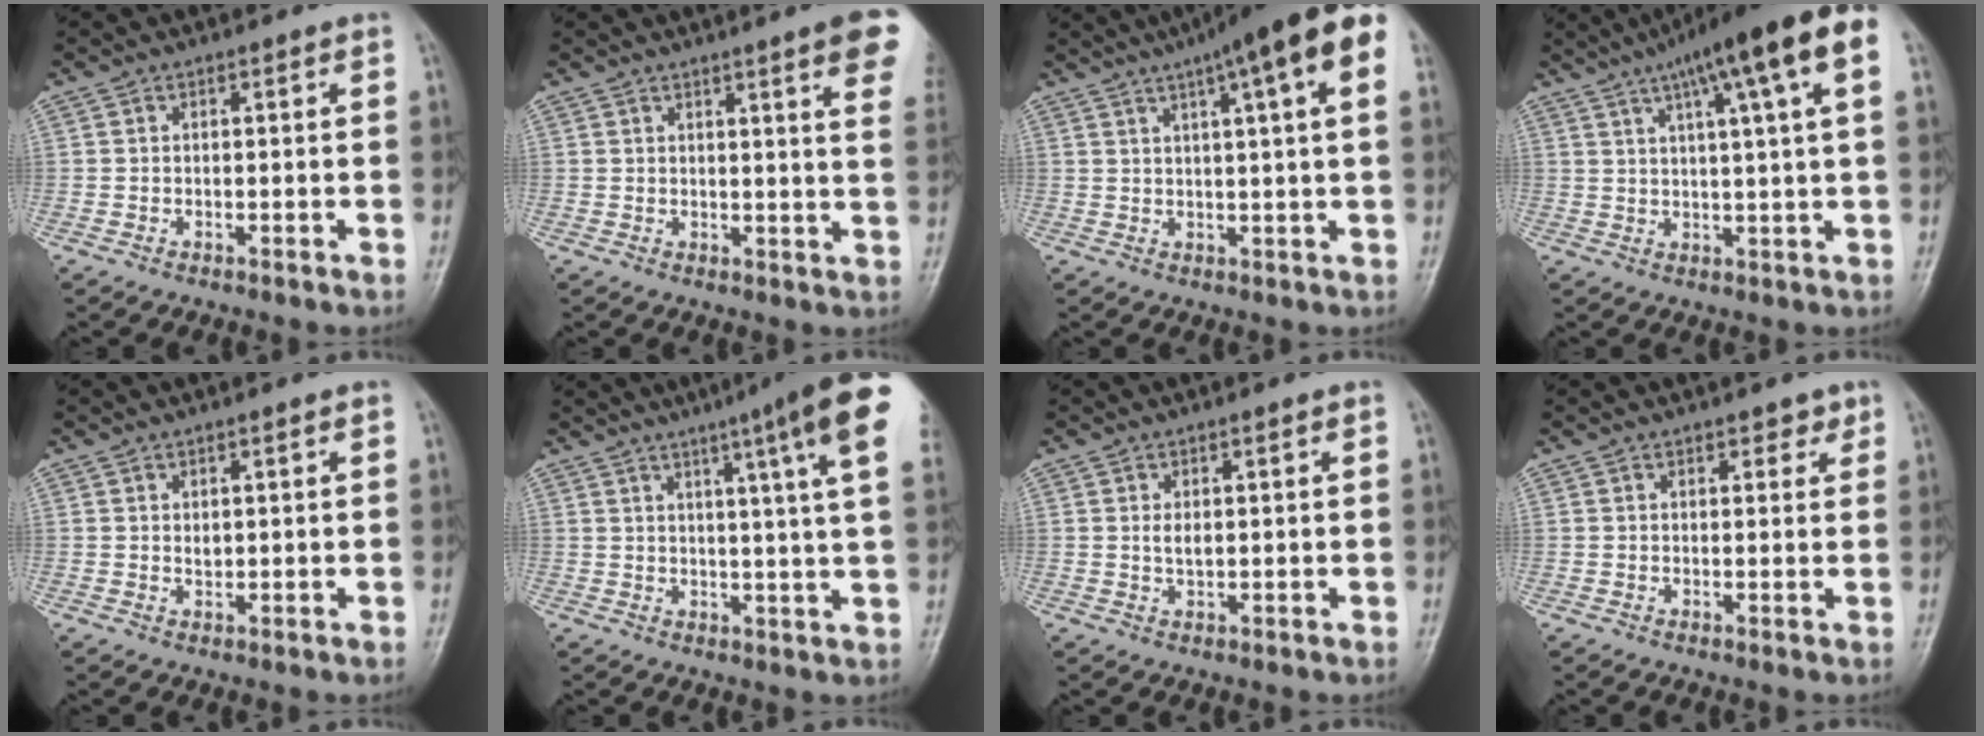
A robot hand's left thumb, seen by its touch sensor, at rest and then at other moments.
{"total": 11.2, "force": [6.5, 1.2, 9.1], "torque": [-0.094, -0.018, 0.065]}
{"total": 16.2, "force": [8.3, 2.5, 13.7], "torque": [-0.196, 0.018, 0.104]}
{"total": 15.7, "force": [7.7, 1.7, 13.5], "torque": [-0.202, 0.013, 0.104]}
{"total": 1.4, "force": [0.5, 0.8, 1.0], "torque": [-0.012, -0.004, 0.012]}
{"total": 16.4, "force": [8.5, 0.6, 14.0], "torque": [-0.182, -0.018, 0.090]}
{"total": 2.0, "force": [0.5, 1.0, 1.7], "torque": [-0.026, -0.003, 0.011]}
{"total": 2.4, "force": [1.6, 1.3, 1.1], "torque": [0.003, -0.007, 0.018]}